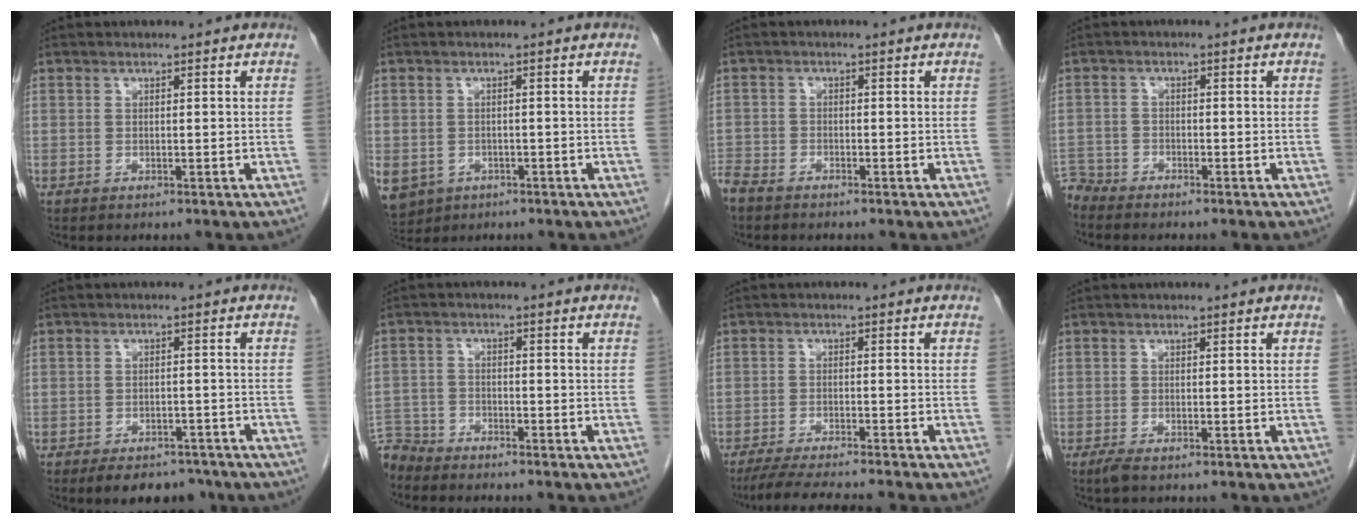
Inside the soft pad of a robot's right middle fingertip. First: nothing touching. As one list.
[{"total": 10.6, "force": [-4.7, 8.7, 3.9], "torque": [-0.123, -0.006, -0.060]}, {"total": 3.9, "force": [-3.5, 1.2, 1.2], "torque": [-0.024, -0.009, -0.070]}, {"total": 3.5, "force": [-3.4, 0.6, -0.5], "torque": [0.013, -0.009, -0.066]}, {"total": 6.9, "force": [-5.5, 3.4, 2.4], "torque": [-0.022, 0.005, -0.076]}, {"total": 6.0, "force": [-5.7, 1.8, -0.1], "torque": [0.005, -0.005, -0.111]}, {"total": 9.2, "force": [-8.2, -0.6, 4.2], "torque": [-0.055, -0.020, -0.130]}, {"total": 1.3, "force": [-0.9, 0.2, 0.9], "torque": [-0.026, -0.005, -0.019]}]